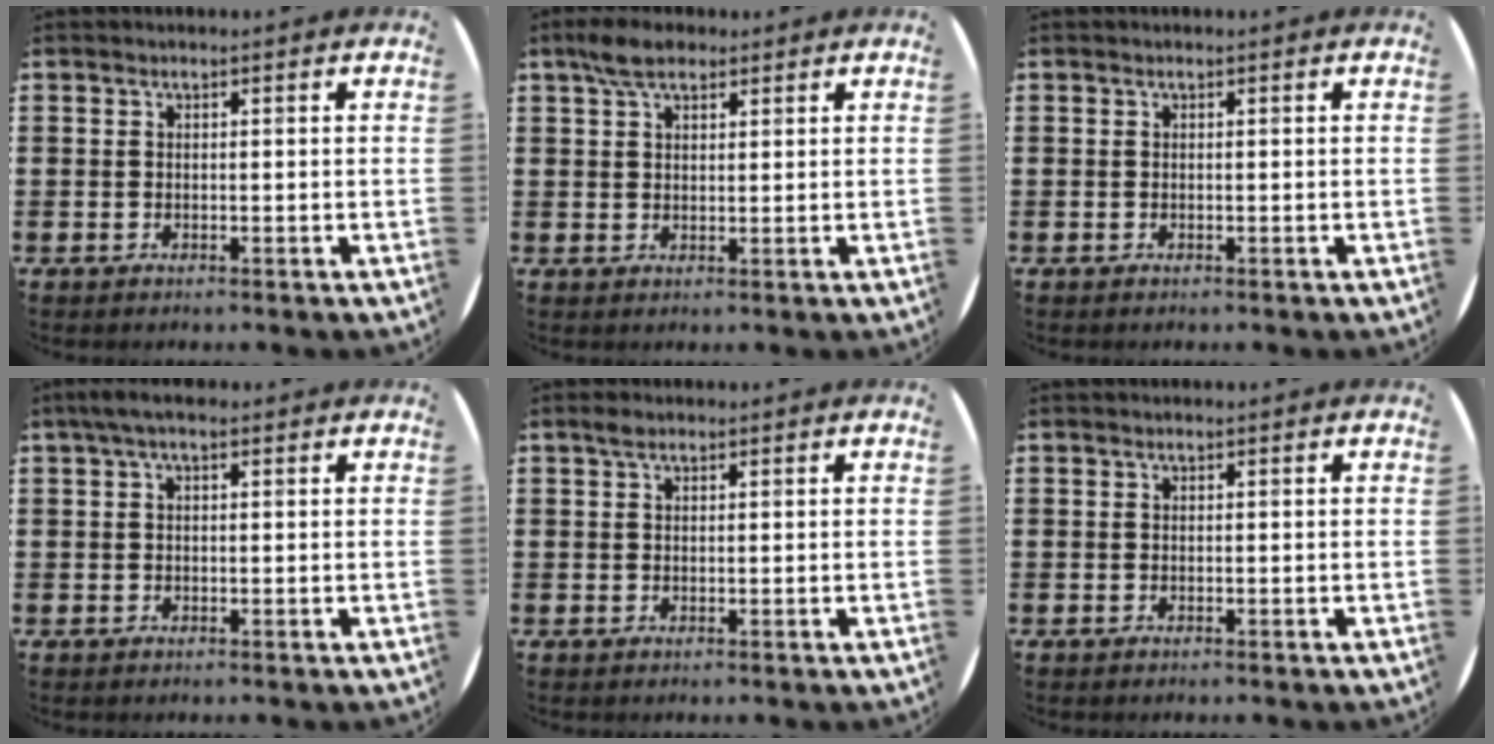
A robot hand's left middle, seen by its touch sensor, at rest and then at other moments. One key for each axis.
{"total": 4.2, "fx": 3.1, "fy": 2.0, "fz": 2.0, "tx": -0.036, "ty": 0.006, "tz": 0.057}
{"total": 0.0}
{"total": 2.0, "fx": 0.9, "fy": 0.8, "fz": 1.5, "tx": -0.032, "ty": 0.009, "tz": 0.016}
{"total": 1.1, "fx": 0.8, "fy": 0.6, "fz": 0.5, "tx": -0.002, "ty": 0.003, "tz": 0.012}
{"total": 0.0}